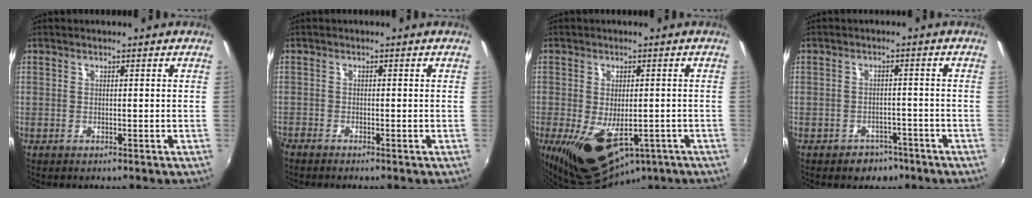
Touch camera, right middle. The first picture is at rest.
{"total": 1.2, "force": [-1.2, 0.3, 0.1], "torque": [-0.007, -0.007, -0.028]}
{"total": 14.5, "force": [-6.1, 7.7, 10.7], "torque": [-0.198, -0.043, -0.081]}
{"total": 4.8, "force": [-3.3, 3.3, 1.0], "torque": [-0.028, 0.004, -0.039]}